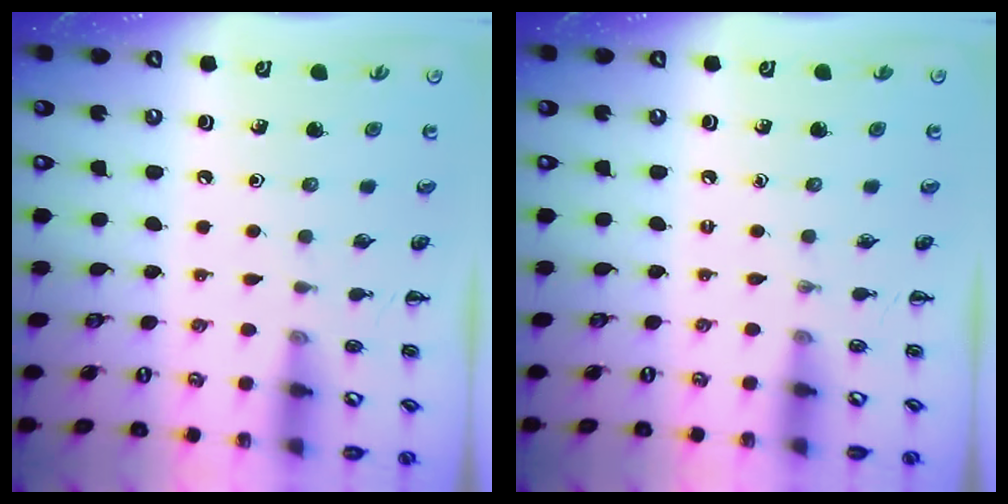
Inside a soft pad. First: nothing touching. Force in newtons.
{"total": 0.0}